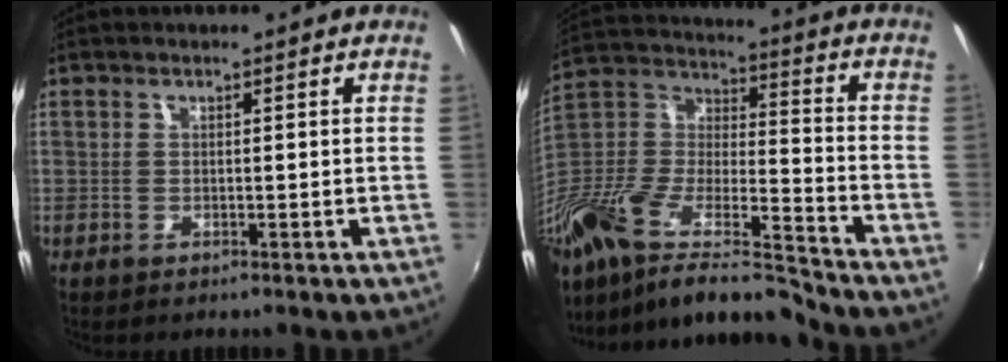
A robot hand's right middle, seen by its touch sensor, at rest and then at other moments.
{"total": 21.7, "force": [-15.9, 5.3, 13.8], "torque": [-0.261, -0.023, -0.296]}